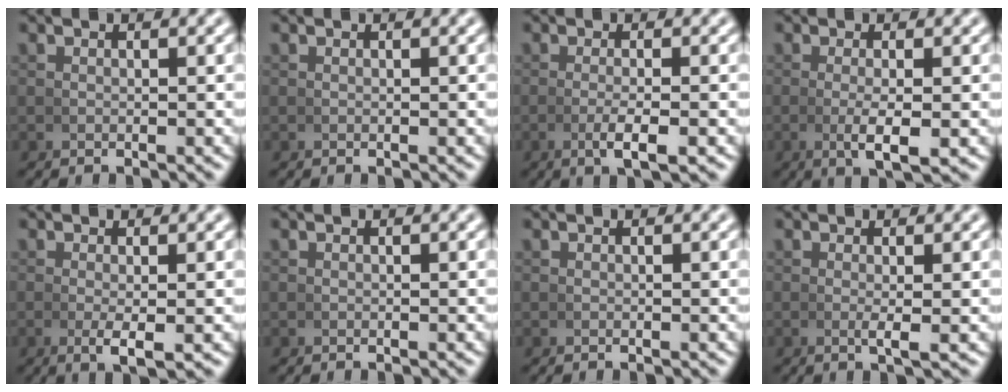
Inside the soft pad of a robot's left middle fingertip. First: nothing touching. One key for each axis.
{"total": 0.0}
{"total": 2.7, "fx": -1.1, "fy": 0.5, "fz": 2.4, "tx": -0.051, "ty": -0.007, "tz": -0.015}
{"total": 3.2, "fx": -0.7, "fy": 0.7, "fz": 3.0, "tx": -0.056, "ty": -0.010, "tz": -0.007}
{"total": 2.4, "fx": -0.5, "fy": 0.5, "fz": 2.3, "tx": -0.046, "ty": -0.010, "tz": -0.004}
{"total": 0.0}
{"total": 0.0}
{"total": 1.4, "fx": 0.0, "fy": 0.1, "fz": 1.4, "tx": -0.029, "ty": -0.006, "tz": 0.001}